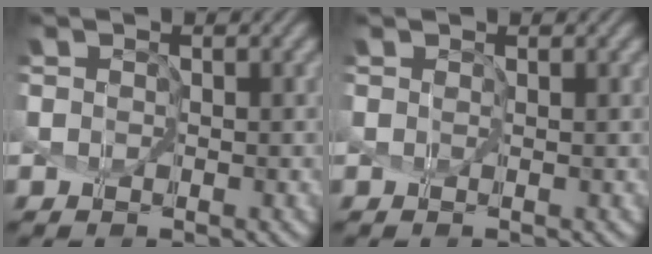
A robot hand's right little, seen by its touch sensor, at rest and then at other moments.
{"total": 1.1, "force": [0.5, -1.0, -0.1], "torque": [0.008, -0.006, 0.009]}